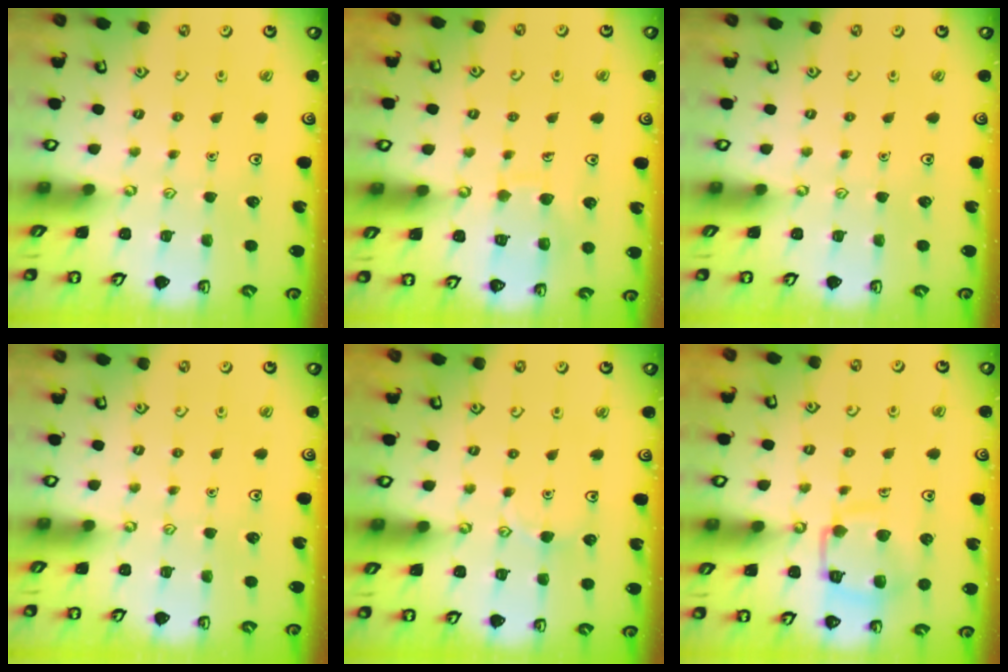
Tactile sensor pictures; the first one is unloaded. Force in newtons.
{"total": 8.2, "press": 8.1, "slide": 0.8}
{"total": 0.0}
{"total": 0.0}
{"total": 4.2, "press": 4.2, "slide": 0.4}
{"total": 13.1, "press": 13.0, "slide": 1.5}